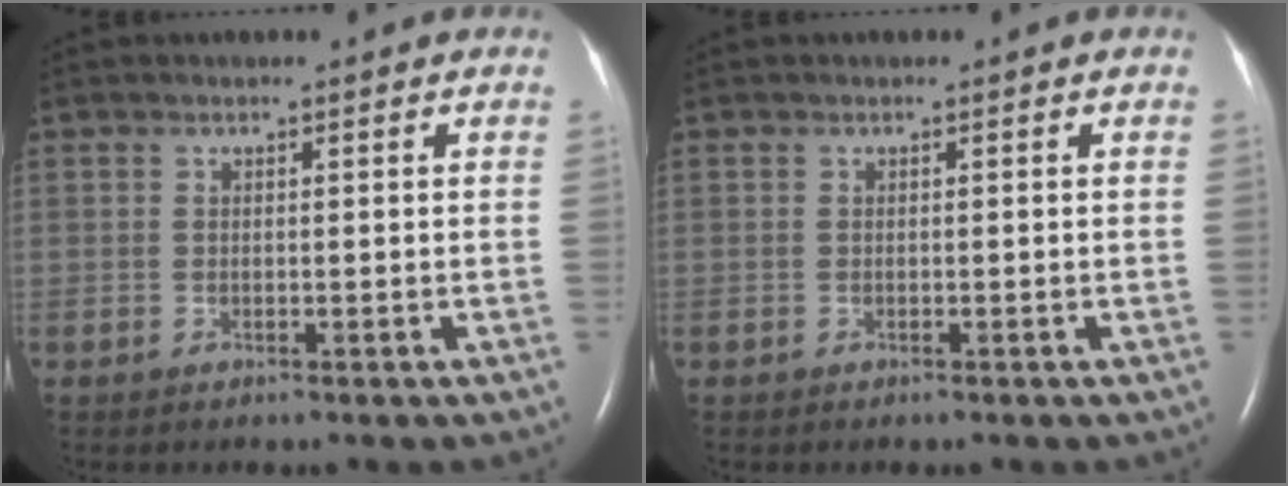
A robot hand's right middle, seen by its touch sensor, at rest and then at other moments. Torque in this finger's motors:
{"motor_torque": [-0.16, -0.03, -0.07, 0.00]}